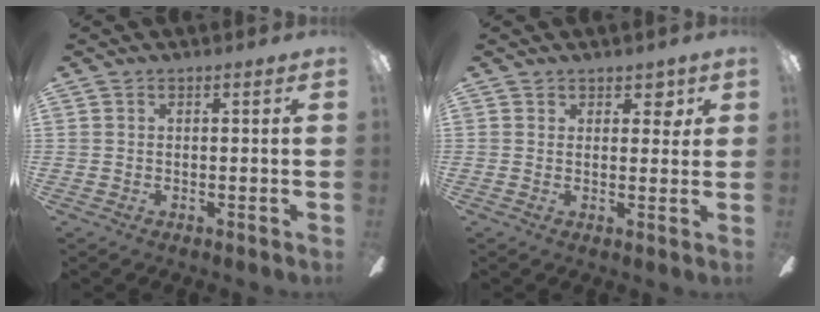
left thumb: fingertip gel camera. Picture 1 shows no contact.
{"total": 3.4, "force": [1.9, 1.9, 2.0], "torque": [-0.010, -0.006, 0.028]}